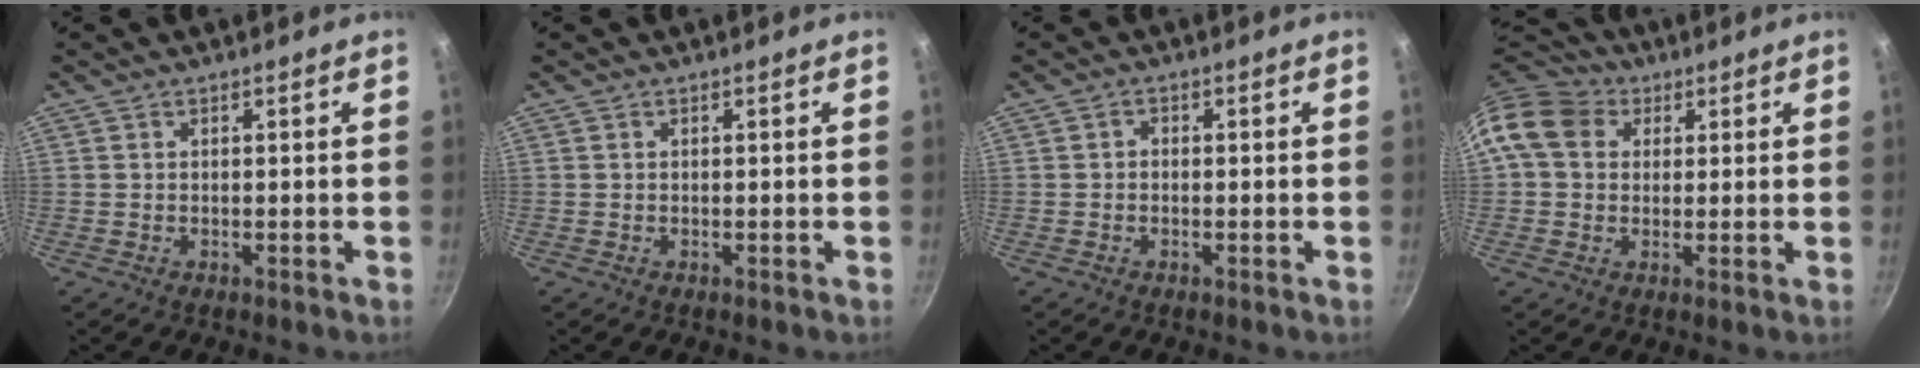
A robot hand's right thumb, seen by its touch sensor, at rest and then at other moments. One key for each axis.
{"total": 0.0}
{"total": 1.1, "fx": -0.2, "fy": 0.9, "fz": 0.6, "tx": -0.009, "ty": 0.006, "tz": -0.005}
{"total": 11.7, "fx": 3.7, "fy": 9.4, "fz": 5.8, "tx": -0.091, "ty": 0.015, "tz": 0.053}